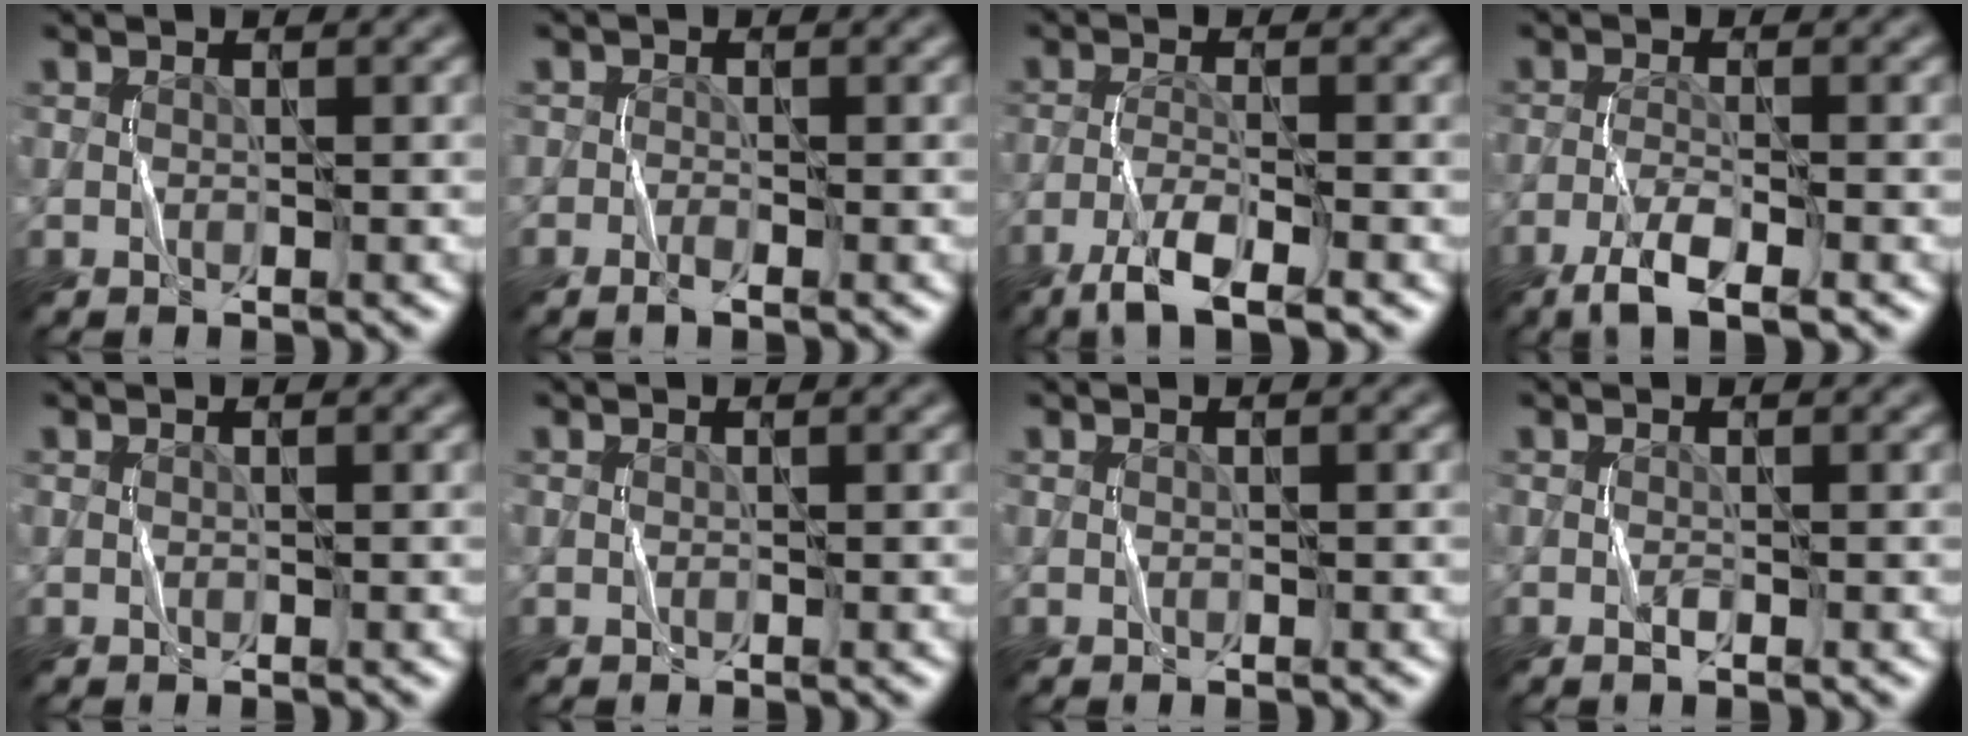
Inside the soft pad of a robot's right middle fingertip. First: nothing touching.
{"total": 1.0, "force": [-0.6, 0.5, 0.7], "torque": [-0.012, 0.000, -0.014]}
{"total": 4.7, "force": [-3.2, 0.8, 3.3], "torque": [-0.064, -0.004, -0.065]}
{"total": 3.9, "force": [-2.6, 0.7, 2.9], "torque": [-0.058, -0.003, -0.054]}
{"total": 0.0}
{"total": 0.0}
{"total": 0.0}
{"total": 0.6, "force": [-0.3, 0.1, 0.5], "torque": [-0.011, 0.000, -0.005]}